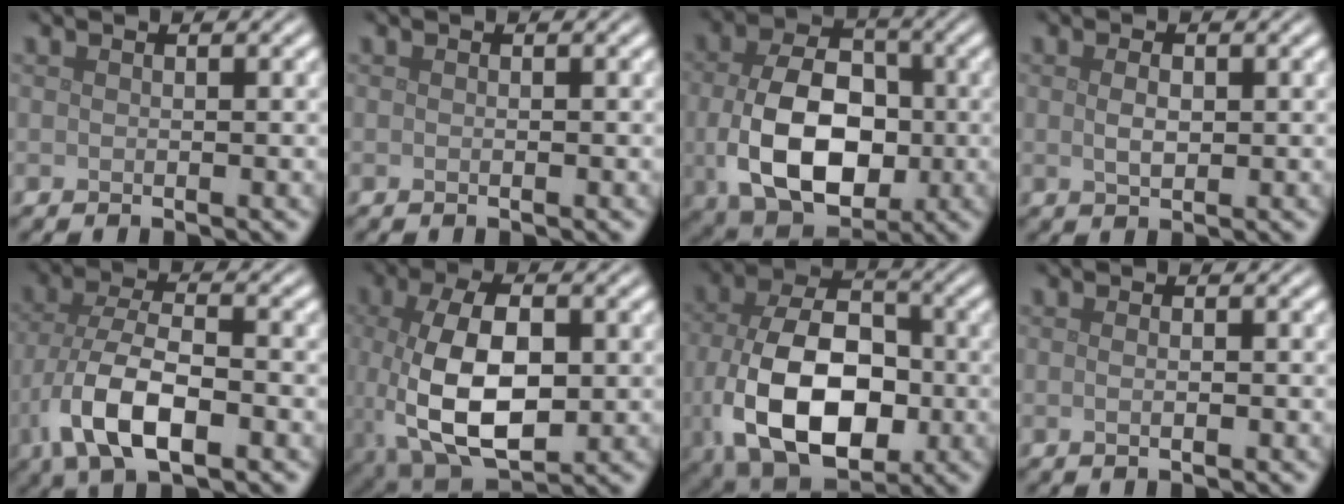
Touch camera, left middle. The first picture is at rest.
{"total": 0.0}
{"total": 10.5, "force": [-1.1, 7.1, 7.7], "torque": [-0.162, -0.020, -0.009]}
{"total": 1.7, "force": [0.2, 1.0, 1.4], "torque": [-0.032, -0.002, 0.005]}
{"total": 8.2, "force": [-3.2, 3.8, 6.5], "torque": [-0.137, -0.008, -0.066]}
{"total": 10.4, "force": [-0.8, 5.5, 8.7], "torque": [-0.187, -0.017, -0.005]}
{"total": 12.6, "force": [-2.4, 8.0, 9.4], "torque": [-0.190, -0.026, -0.040]}
{"total": 1.5, "force": [0.1, 0.8, 1.3], "torque": [-0.003, -0.002, -0.008]}